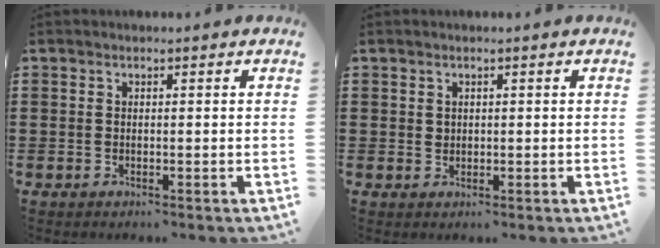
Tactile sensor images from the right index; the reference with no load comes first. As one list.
[{"total": 1.0, "force": [0.7, 0.7, 0.2], "torque": [-0.005, 0.003, 0.014]}]